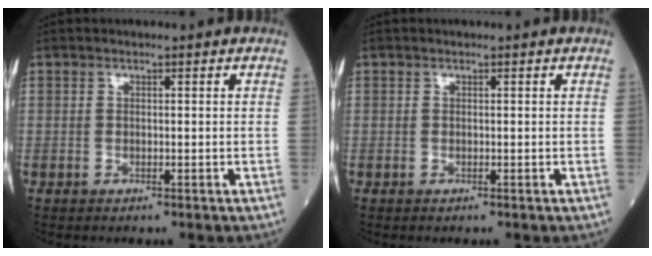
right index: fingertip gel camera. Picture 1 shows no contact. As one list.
[{"total": 0.0}]